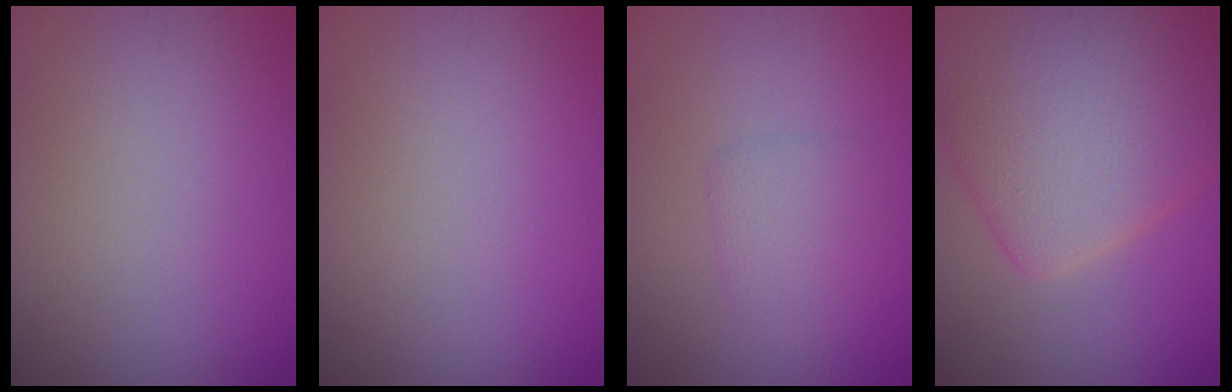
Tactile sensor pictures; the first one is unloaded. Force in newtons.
{"total": 0.0}
{"total": 2.3, "press": 2.3, "slide": 0.1}
{"total": 9.9, "press": 9.9, "slide": 0.5}